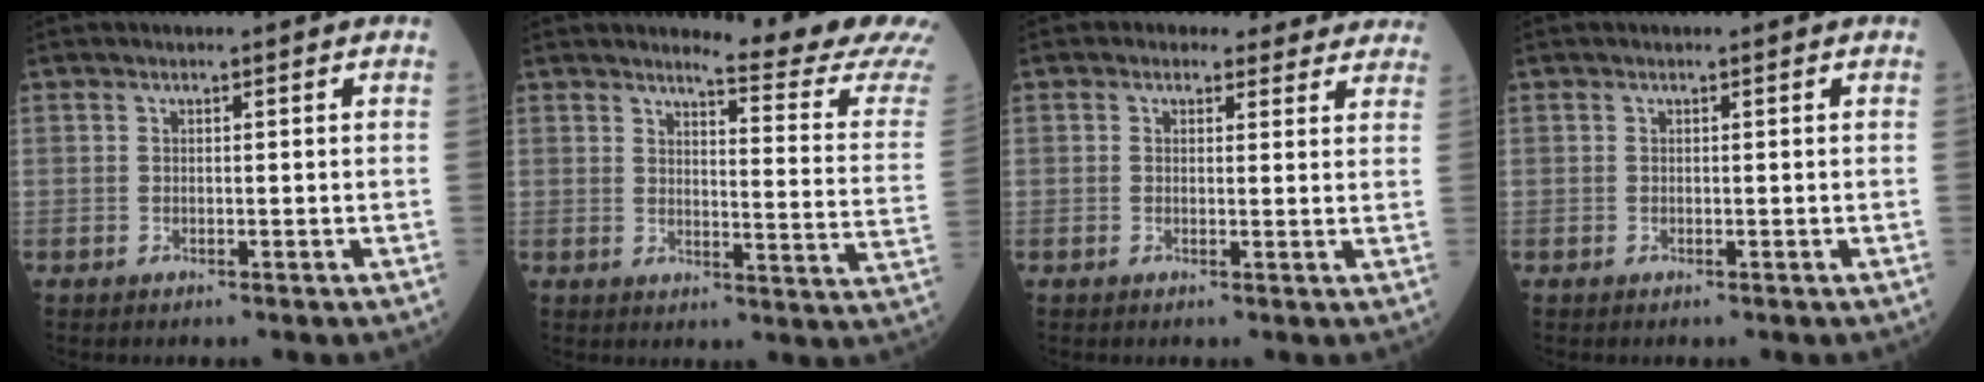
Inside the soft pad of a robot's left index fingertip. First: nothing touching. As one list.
[{"total": 14.2, "force": [13.7, -1.5, 3.5], "torque": [-0.041, -0.123, 0.143]}, {"total": 7.9, "force": [6.9, 3.7, 1.0], "torque": [0.018, 0.012, 0.057]}, {"total": 0.0}]